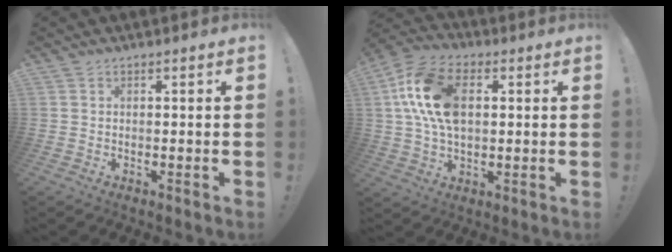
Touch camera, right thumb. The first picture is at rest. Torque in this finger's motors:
{"motor_torque": [2.78, 2.23, 1.45, -0.42, 0.52]}